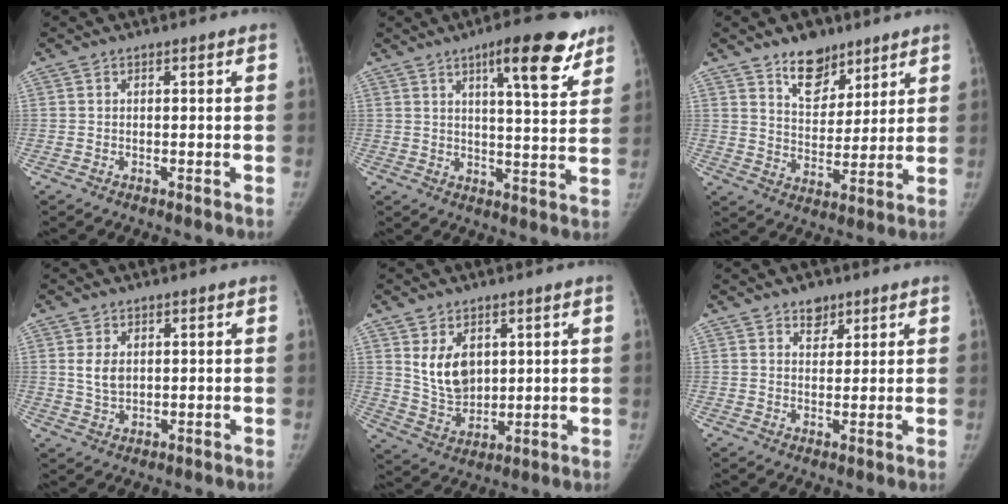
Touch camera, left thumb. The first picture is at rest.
{"total": 12.9, "force": [7.8, 3.1, 9.8], "torque": [-0.113, -0.035, 0.108]}
{"total": 9.9, "force": [7.0, 5.5, 4.3], "torque": [-0.036, -0.048, 0.120]}
{"total": 4.0, "force": [1.1, 2.7, 2.6], "torque": [-0.037, -0.011, 0.027]}
{"total": 9.1, "force": [3.1, 6.3, 5.8], "torque": [-0.078, -0.027, 0.076]}
{"total": 3.8, "force": [2.6, 2.4, 1.4], "torque": [0.001, -0.016, 0.042]}